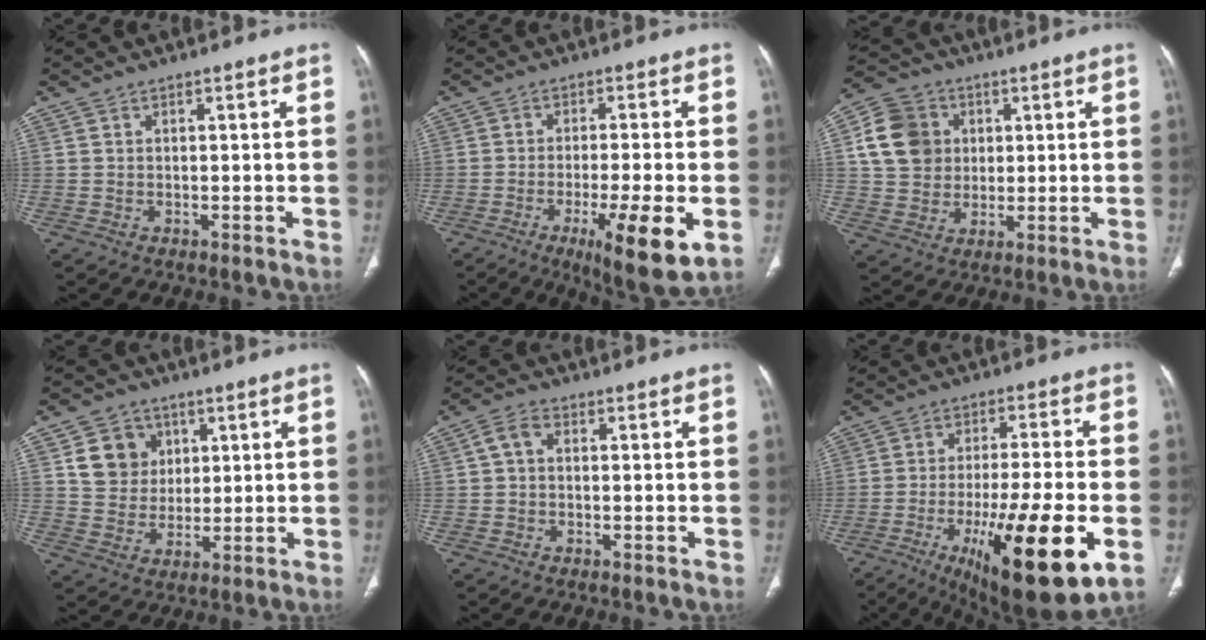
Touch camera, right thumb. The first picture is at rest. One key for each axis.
{"total": 12.8, "fx": -4.7, "fy": 2.5, "fz": 11.6, "tx": -0.179, "ty": -0.012, "tz": -0.066}
{"total": 11.5, "fx": 2.4, "fy": 10.1, "fz": 4.9, "tx": -0.076, "ty": 0.005, "tz": 0.040}
{"total": 9.0, "fx": 3.0, "fy": 8.0, "fz": 2.9, "tx": -0.013, "ty": -0.008, "tz": 0.057}
{"total": 3.3, "fx": 0.3, "fy": 2.3, "fz": 2.3, "tx": -0.039, "ty": 0.012, "tz": -0.002}
{"total": 21.9, "fx": -7.7, "fy": 4.9, "fz": 19.9, "tx": -0.299, "ty": -0.007, "tz": -0.108}